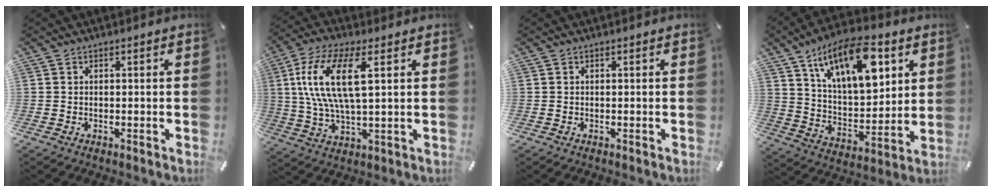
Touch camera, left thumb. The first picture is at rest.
{"total": 14.4, "force": [4.3, 5.3, 12.7], "torque": [-0.282, -0.005, 0.069]}
{"total": 0.0}
{"total": 18.7, "force": [9.9, 9.2, 13.0], "torque": [-0.218, -0.035, 0.165]}